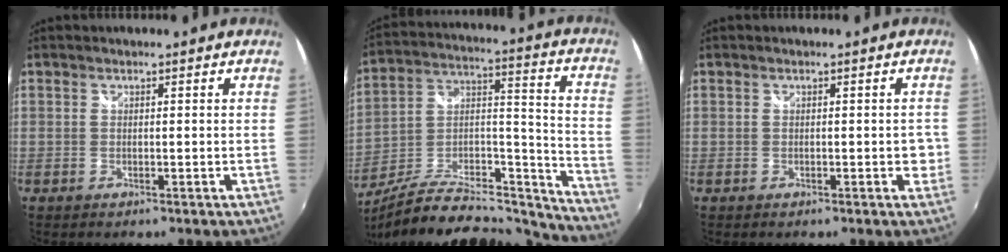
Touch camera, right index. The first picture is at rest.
{"total": 24.1, "force": [-19.8, 7.3, 11.6], "torque": [-0.183, 0.018, -0.306]}
{"total": 2.3, "force": [-0.5, 1.4, 1.7], "torque": [-0.016, 0.001, -0.003]}